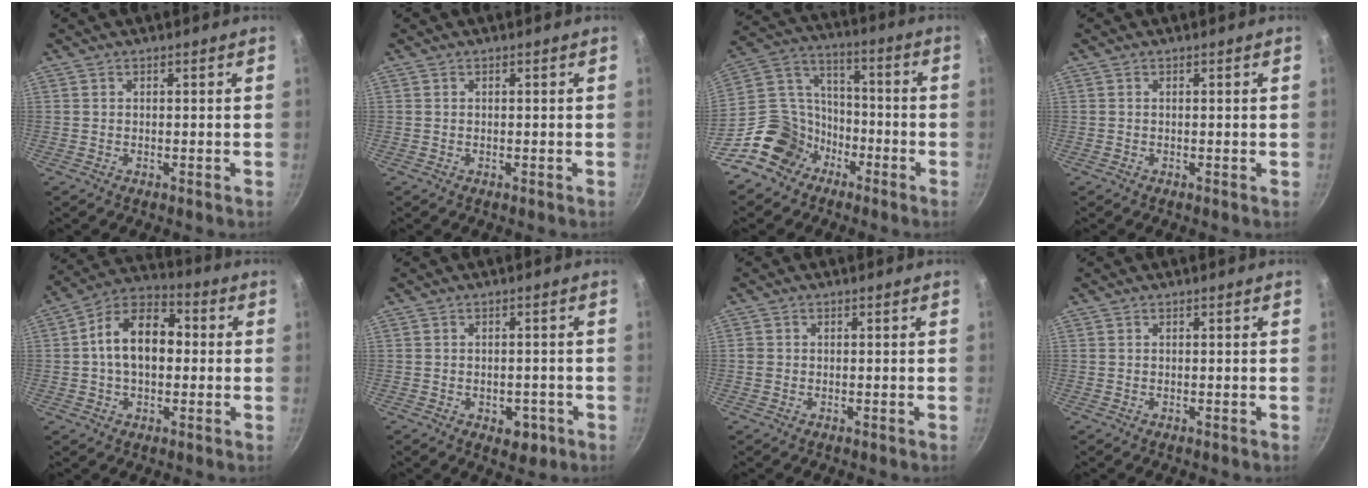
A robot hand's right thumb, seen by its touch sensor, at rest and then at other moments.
{"total": 0.0}
{"total": 14.8, "force": [-8.7, 10.9, 5.0], "torque": [-0.046, 0.082, -0.171]}
{"total": 0.0}
{"total": 13.9, "force": [0.8, 9.0, 10.5], "torque": [-0.142, 0.035, -0.008]}
{"total": 3.5, "force": [-1.6, 2.2, 2.2], "torque": [-0.016, 0.010, -0.014]}
{"total": 1.1, "force": [-0.2, 1.0, 0.4], "torque": [-0.007, 0.002, -0.006]}
{"total": 0.0}